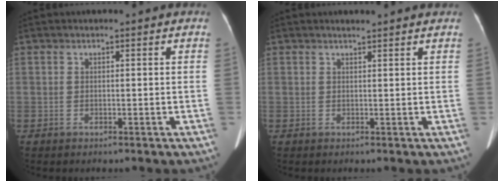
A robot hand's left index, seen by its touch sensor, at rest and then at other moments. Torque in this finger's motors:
{"motor_torque": [0.04, -0.12, 0.03, -0.01]}